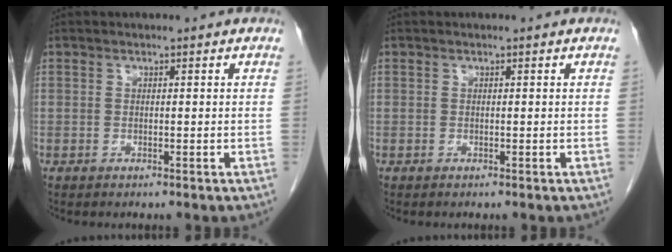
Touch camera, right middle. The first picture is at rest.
{"total": 0.0}